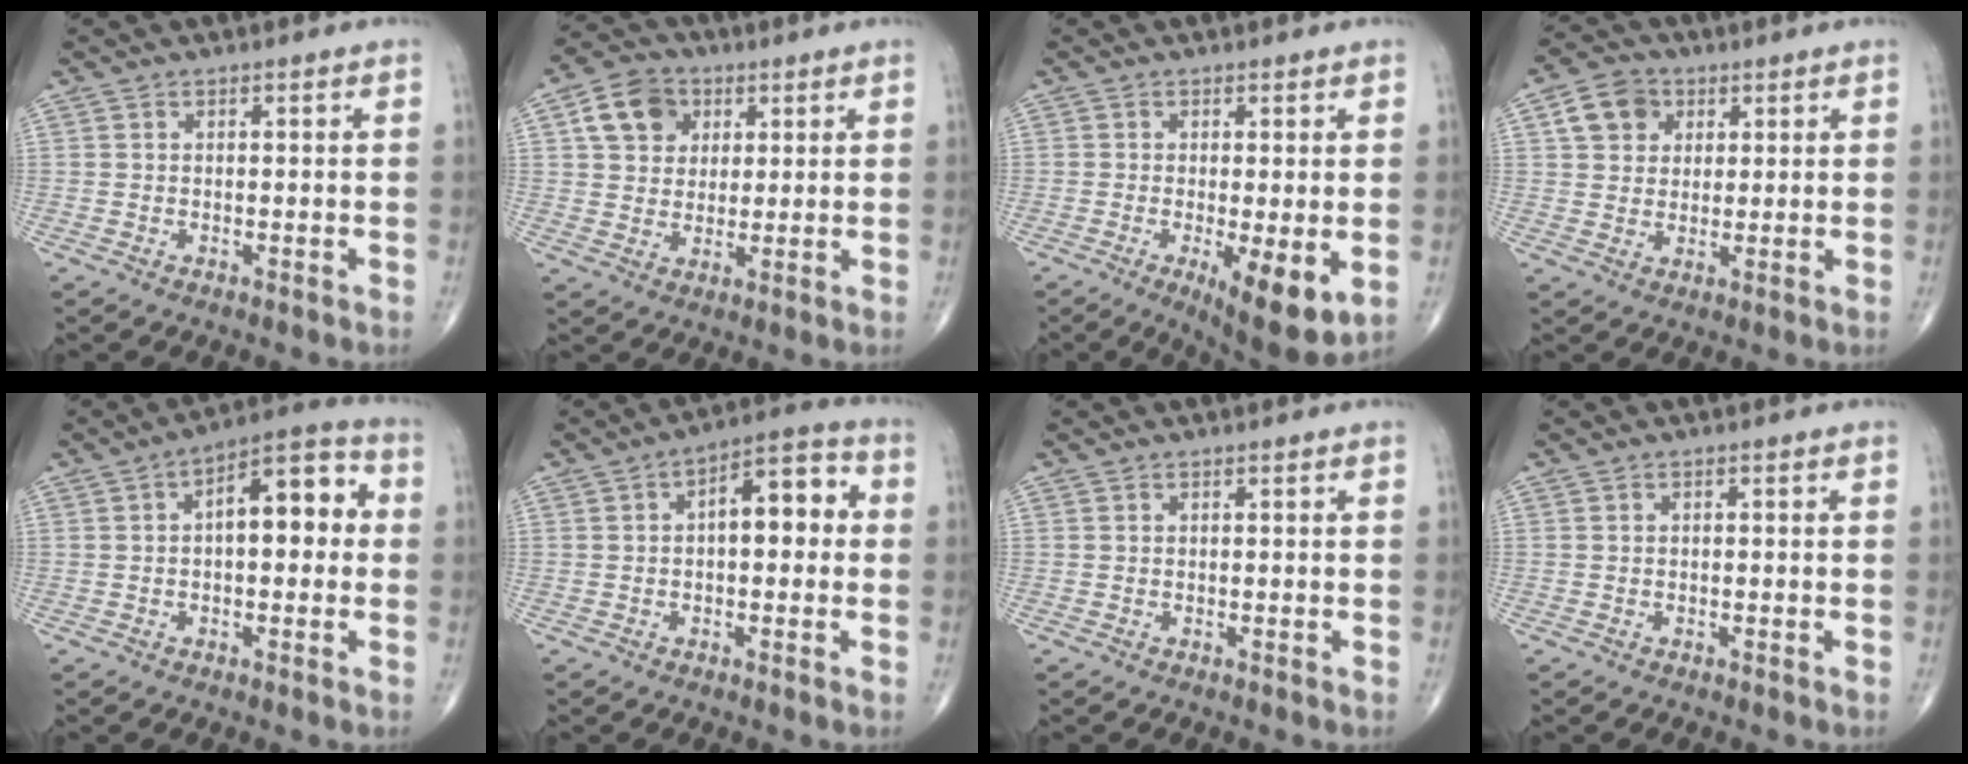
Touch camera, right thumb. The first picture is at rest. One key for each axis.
{"total": 9.0, "fx": 3.2, "fy": 7.2, "fz": 4.3, "tx": -0.053, "ty": -0.003, "tz": 0.052}
{"total": 9.6, "fx": -2.3, "fy": 2.9, "fz": 8.8, "tx": -0.131, "ty": -0.025, "tz": -0.031}
{"total": 7.2, "fx": 2.6, "fy": 5.9, "fz": 3.3, "tx": -0.034, "ty": -0.001, "tz": 0.042}
{"total": 11.5, "fx": 1.2, "fy": 5.4, "fz": 10.1, "tx": -0.118, "ty": 0.033, "tz": 0.007}
{"total": 9.9, "fx": 1.0, "fy": 4.7, "fz": 8.6, "tx": -0.098, "ty": 0.030, "tz": 0.004}
{"total": 0.0}
{"total": 0.0}